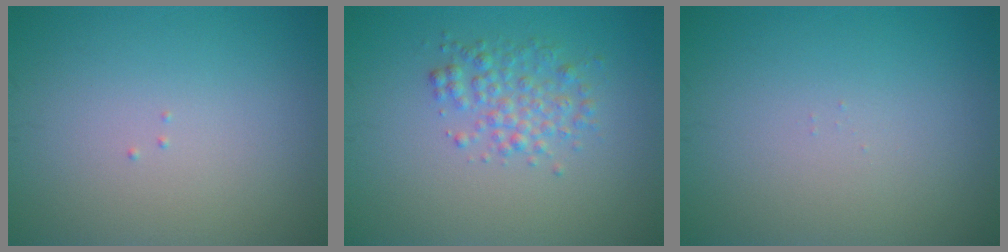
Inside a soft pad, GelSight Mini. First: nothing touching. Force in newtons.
{"total": 2.6, "press": 2.6, "slide": 0.0}
{"total": 0.0}